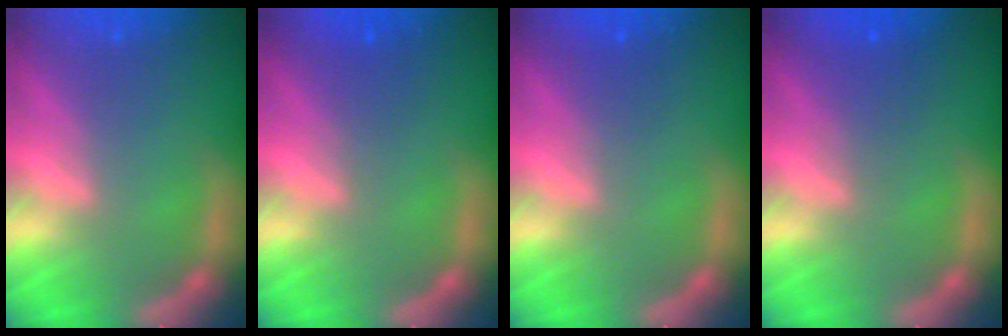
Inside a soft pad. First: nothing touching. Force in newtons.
{"total": 1.5}
{"total": 1.0}
{"total": 1.9}